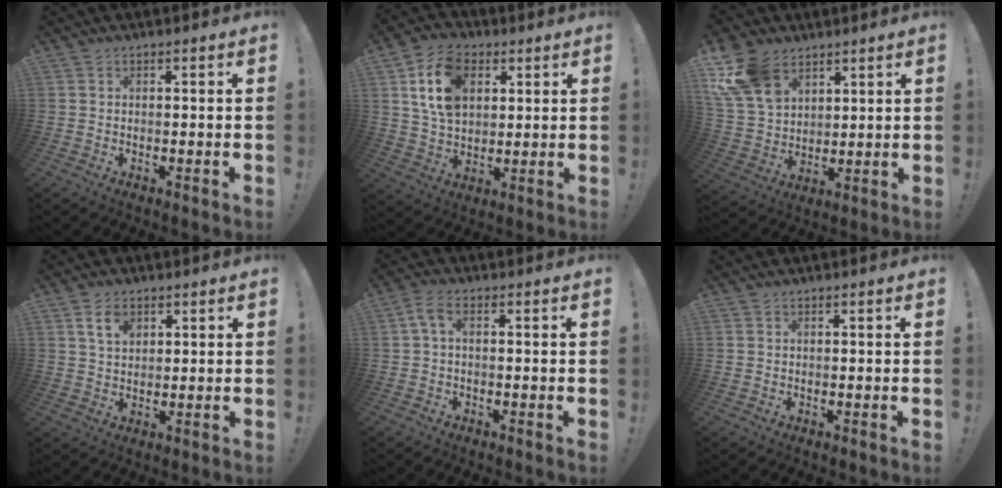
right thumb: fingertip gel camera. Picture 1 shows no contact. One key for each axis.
{"total": 15.5, "fx": 5.7, "fy": 10.7, "fz": 9.6, "tx": -0.169, "ty": -0.007, "tz": 0.109}
{"total": 15.8, "fx": 8.8, "fy": 10.5, "fz": 8.0, "tx": -0.164, "ty": -0.041, "tz": 0.172}
{"total": 5.2, "fx": 2.6, "fy": 3.2, "fz": 3.2, "tx": -0.047, "ty": -0.007, "tz": 0.046}
{"total": 3.7, "fx": 0.3, "fy": 1.3, "fz": 3.4, "tx": -0.073, "ty": -0.001, "tz": 0.005}
{"total": 0.0}